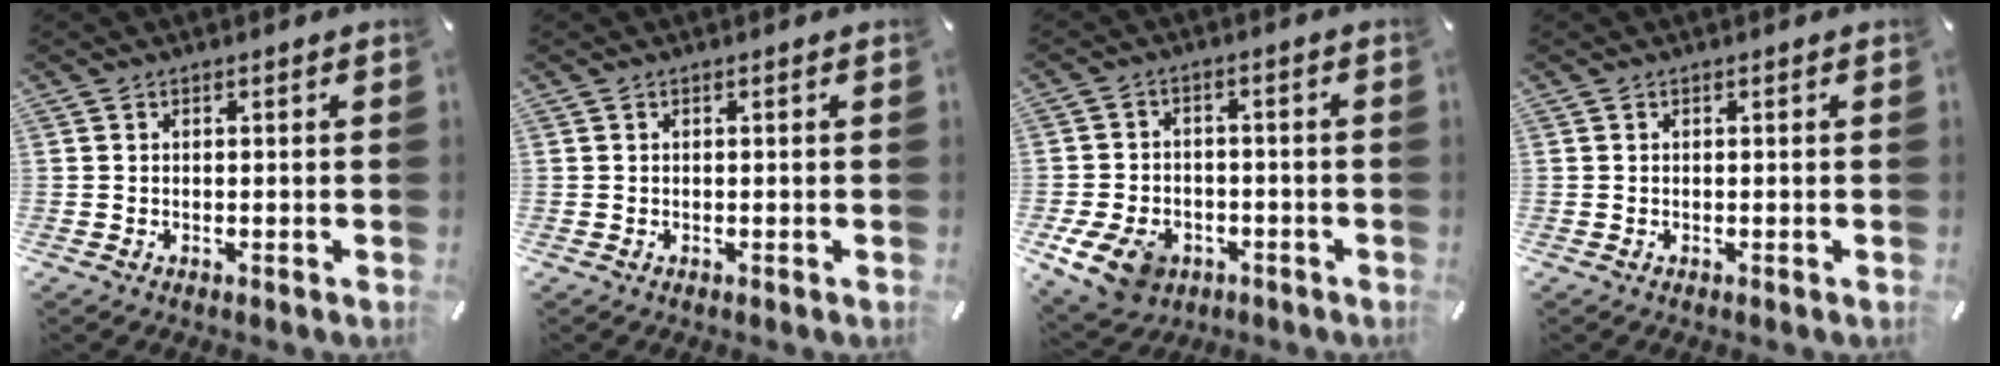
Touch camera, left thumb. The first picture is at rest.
{"total": 0.0}
{"total": 9.9, "force": [-4.6, 7.2, 5.0], "torque": [-0.110, 0.026, -0.084]}
{"total": 0.0}